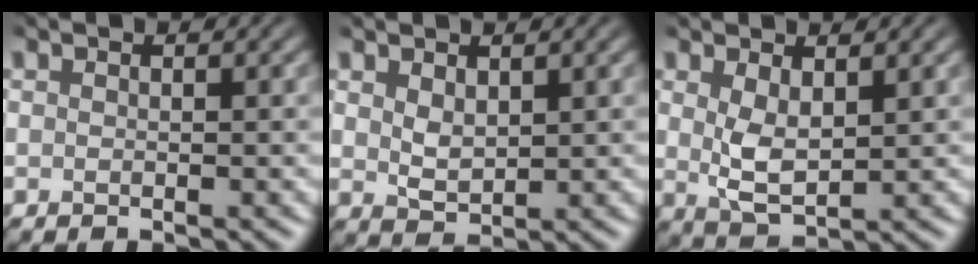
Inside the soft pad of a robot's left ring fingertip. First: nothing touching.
{"total": 2.1, "force": [1.0, 1.2, 1.3], "torque": [-0.030, -0.004, 0.026]}
{"total": 3.3, "force": [1.1, 1.6, 2.7], "torque": [-0.061, -0.005, 0.025]}